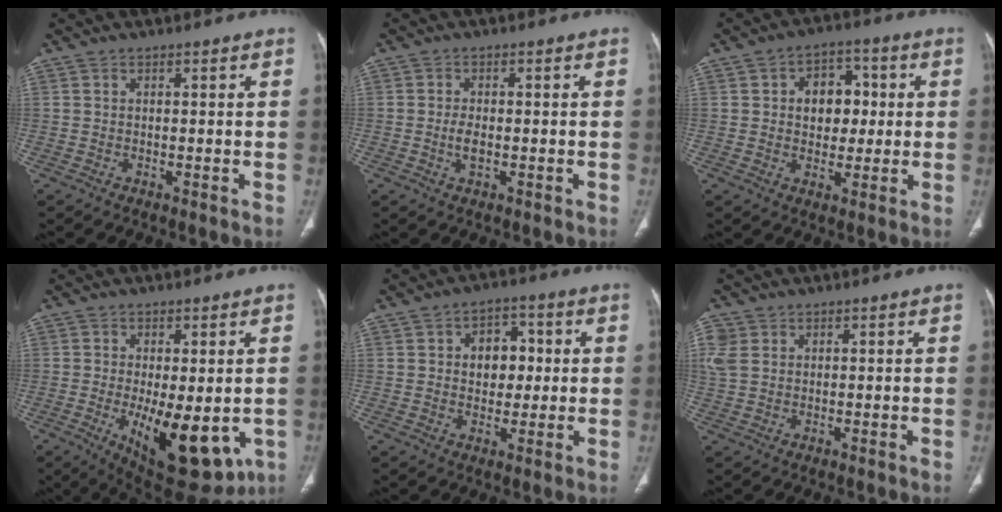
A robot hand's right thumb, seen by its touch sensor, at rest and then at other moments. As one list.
[{"total": 2.5, "force": [-0.5, 1.4, 2.1], "torque": [-0.038, 0.001, -0.010]}, {"total": 8.8, "force": [1.1, 6.6, 5.7], "torque": [-0.035, 0.012, 0.014]}, {"total": 15.7, "force": [-3.8, 7.0, 13.5], "torque": [-0.182, -0.023, -0.035]}, {"total": 7.6, "force": [1.0, 5.7, 5.0], "torque": [-0.029, 0.008, 0.012]}, {"total": 3.6, "force": [1.2, 2.7, 1.9], "torque": [-0.049, 0.008, 0.032]}]